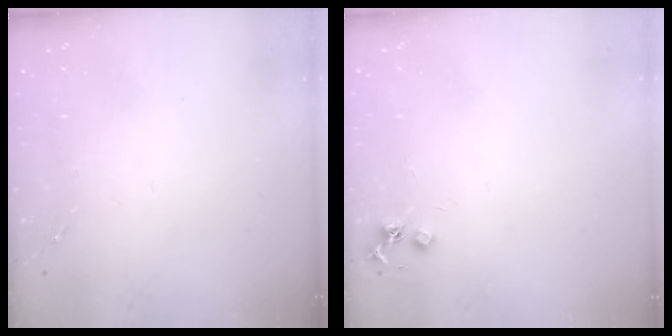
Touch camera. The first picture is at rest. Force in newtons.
{"total": 4.1, "press": 4.1, "slide": 0.5}